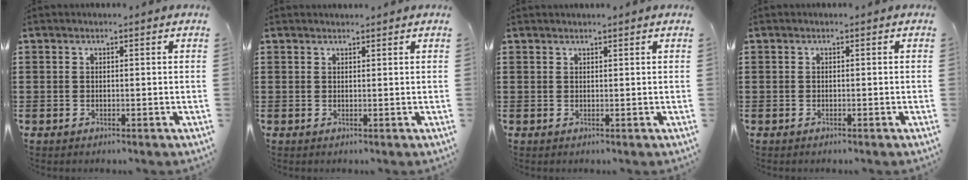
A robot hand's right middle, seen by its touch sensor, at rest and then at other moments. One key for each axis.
{"total": 0.5, "fx": 0.5, "fy": 0.0, "fz": 0.0, "tx": -0.001, "ty": 0.000, "tz": 0.011}
{"total": 0.6, "fx": 0.6, "fy": 0.0, "fz": 0.1, "tx": -0.003, "ty": -0.001, "tz": 0.013}
{"total": 0.0}